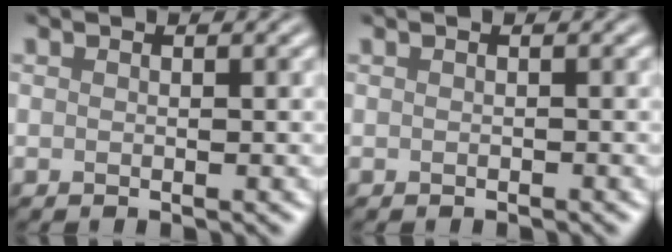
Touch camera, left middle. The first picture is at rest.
{"total": 0.0}